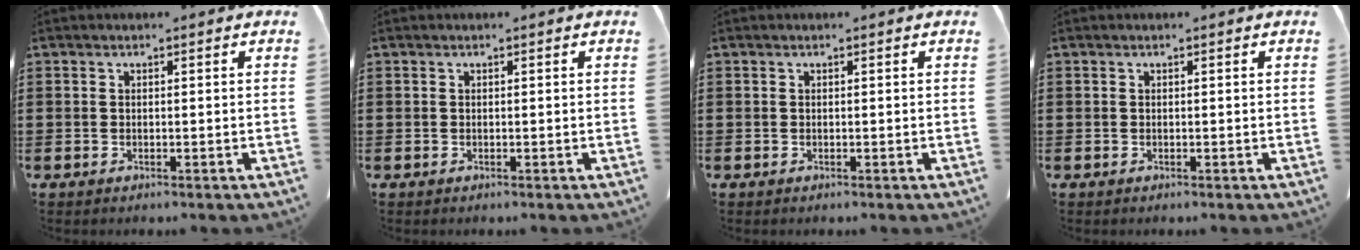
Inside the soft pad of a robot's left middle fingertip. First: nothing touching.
{"total": 0.0}
{"total": 0.0}
{"total": 0.0}